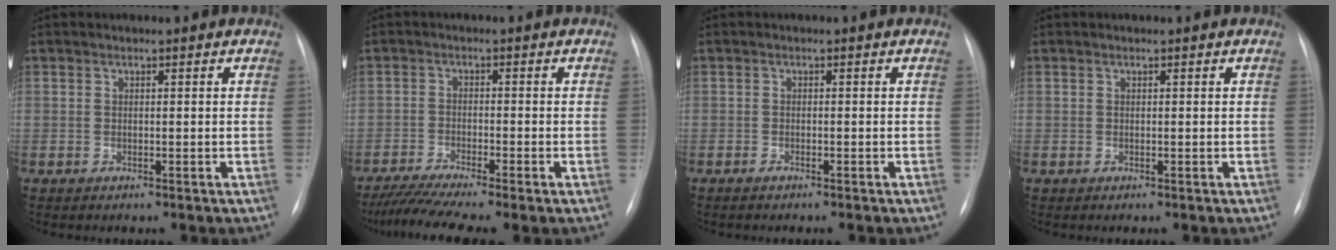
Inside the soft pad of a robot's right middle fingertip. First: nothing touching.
{"total": 8.1, "force": [-6.5, -0.1, 4.9], "torque": [-0.087, -0.015, -0.108]}
{"total": 0.9, "force": [-0.8, 0.1, 0.5], "torque": [-0.015, -0.002, -0.013]}
{"total": 0.0}